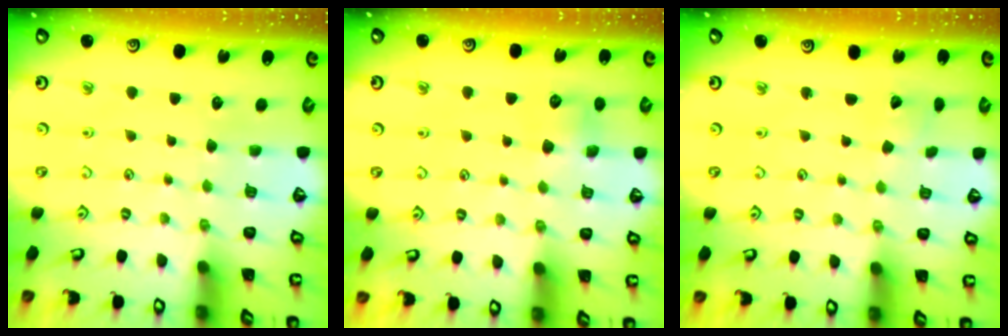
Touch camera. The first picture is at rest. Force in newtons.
{"total": 5.0, "press": 5.0, "slide": 0.8}
{"total": 3.8, "press": 3.8, "slide": 0.4}